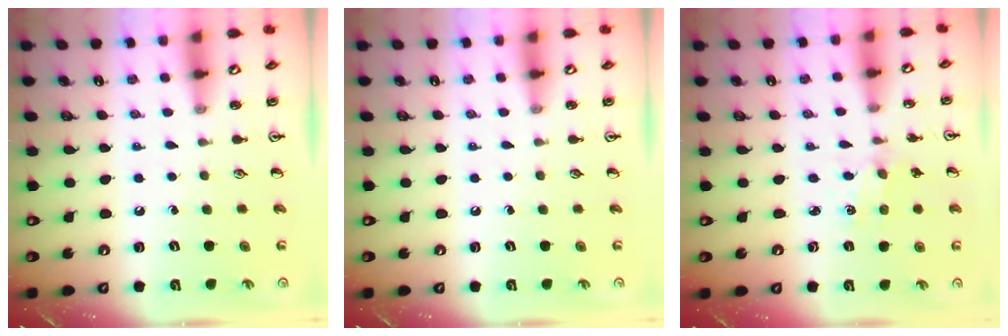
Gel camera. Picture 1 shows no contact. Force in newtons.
{"total": 0.0}
{"total": 1.1, "press": 1.1, "slide": 0.2}